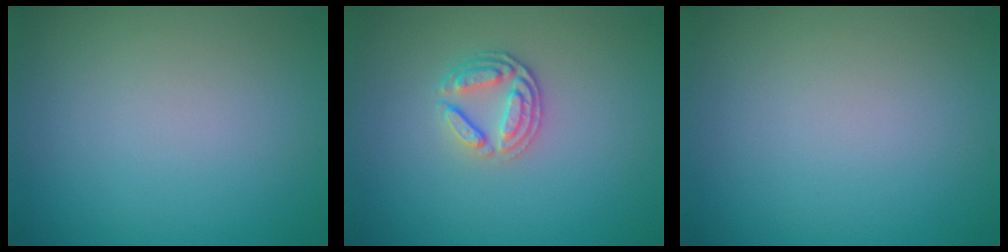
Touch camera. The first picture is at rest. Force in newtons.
{"total": 2.6, "press": 2.4, "slide": 1.0}
{"total": 0.0}